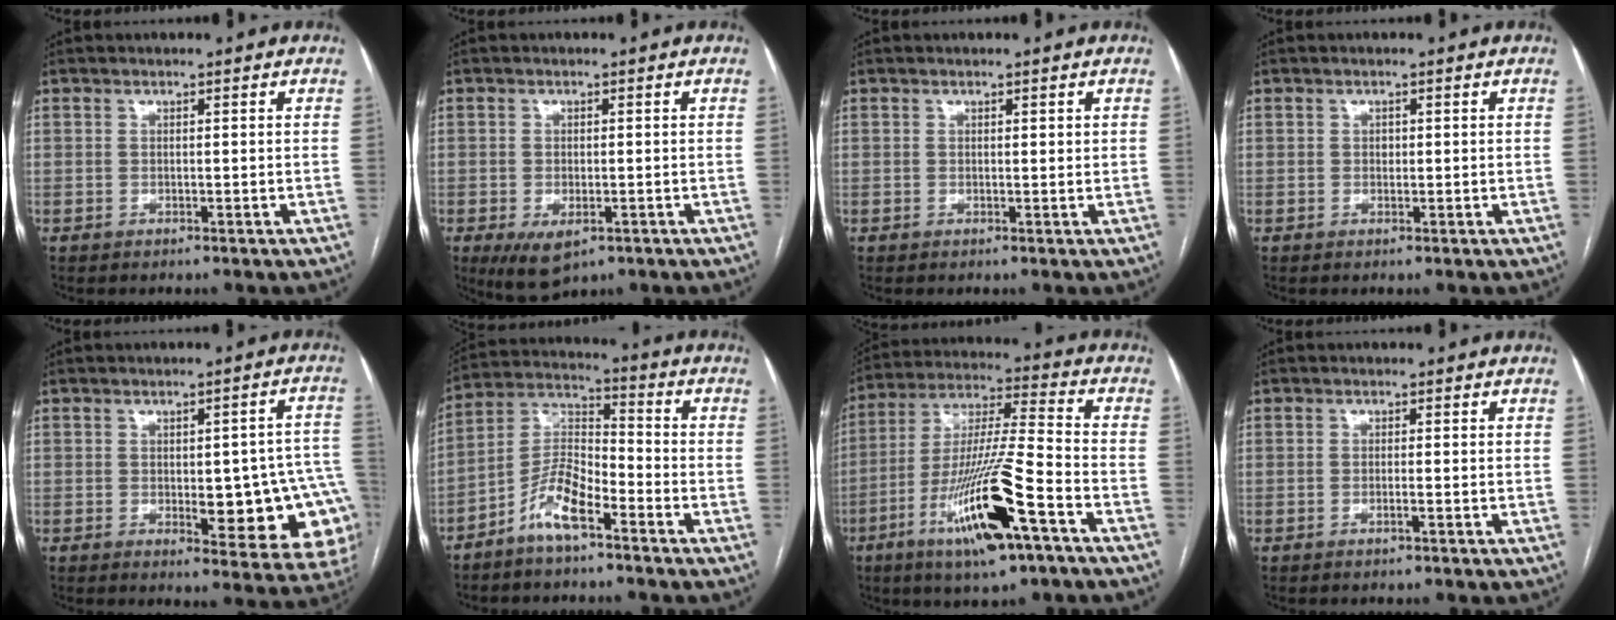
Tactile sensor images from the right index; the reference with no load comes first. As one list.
[{"total": 5.5, "force": [-2.6, 2.7, 4.0], "torque": [-0.070, -0.010, -0.031]}, {"total": 0.6, "force": [0.3, 0.3, 0.4], "torque": [-0.004, 0.000, 0.003]}, {"total": 0.7, "force": [0.1, 0.6, 0.4], "torque": [-0.004, 0.002, 0.000]}, {"total": 15.7, "force": [-3.2, 5.4, 14.4], "torque": [-0.094, 0.024, -0.022]}, {"total": 8.7, "force": [-5.3, 2.7, 6.3], "torque": [-0.132, 0.013, -0.105]}, {"total": 18.2, "force": [-8.6, 1.6, 16.0], "torque": [-0.314, -0.022, -0.151]}, {"total": 0.9, "force": [-0.5, -0.1, 0.8], "torque": [-0.017, 0.000, -0.007]}]